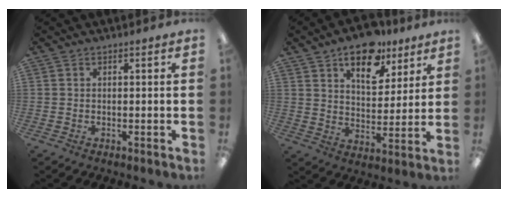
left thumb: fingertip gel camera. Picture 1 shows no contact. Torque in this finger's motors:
{"motor_torque": [0.85, 1.24, -0.12, 0.14, 0.05]}